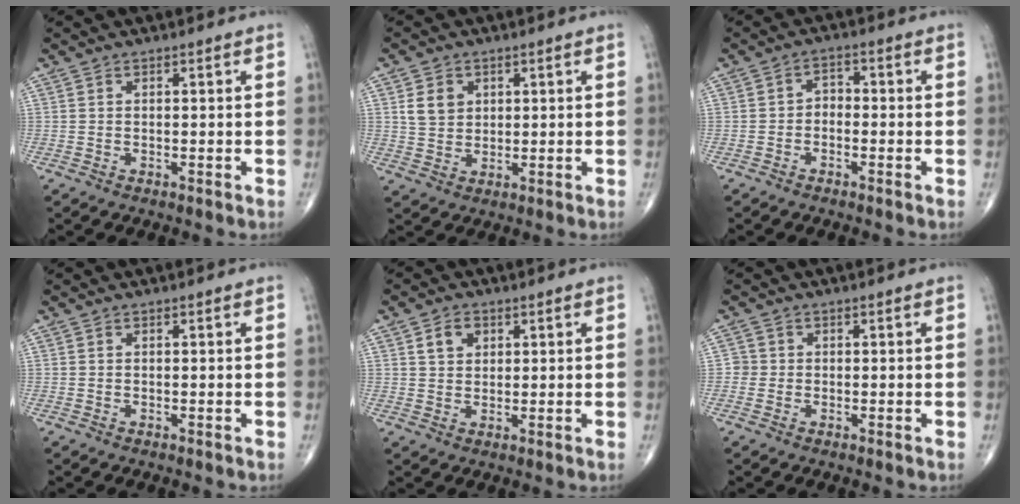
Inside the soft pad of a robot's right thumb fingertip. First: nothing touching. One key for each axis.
{"total": 4.9, "fx": 1.7, "fy": 4.0, "fz": 2.4, "tx": -0.026, "ty": -0.009, "tz": 0.034}
{"total": 2.6, "fx": -1.0, "fy": 1.9, "fz": 1.5, "tx": -0.013, "ty": 0.021, "tz": -0.028}
{"total": 0.0}
{"total": 3.9, "fx": 1.6, "fy": 3.0, "fz": 2.0, "tx": -0.019, "ty": -0.005, "tz": 0.029}
{"total": 1.7, "fx": -0.3, "fy": 1.6, "fz": 0.1, "tx": 0.011, "ty": 0.007, "tz": -0.011}